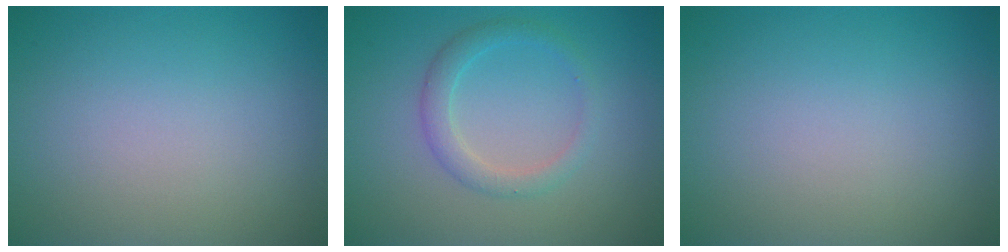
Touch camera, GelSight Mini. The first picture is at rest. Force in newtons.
{"total": 2.2, "press": 2.2, "slide": 0.0}
{"total": 0.0}